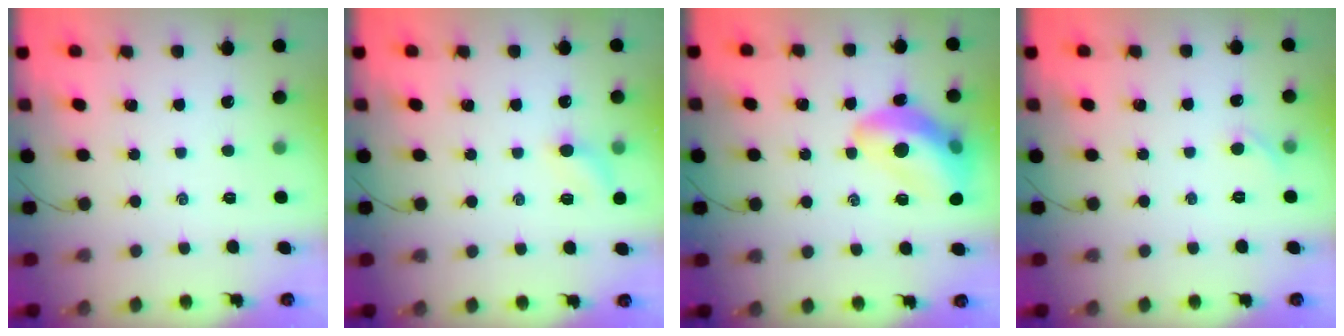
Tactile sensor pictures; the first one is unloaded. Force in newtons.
{"total": 6.8, "press": 6.5, "slide": 2.0}
{"total": 15.1, "press": 14.8, "slide": 2.9}
{"total": 4.0, "press": 3.7, "slide": 1.5}